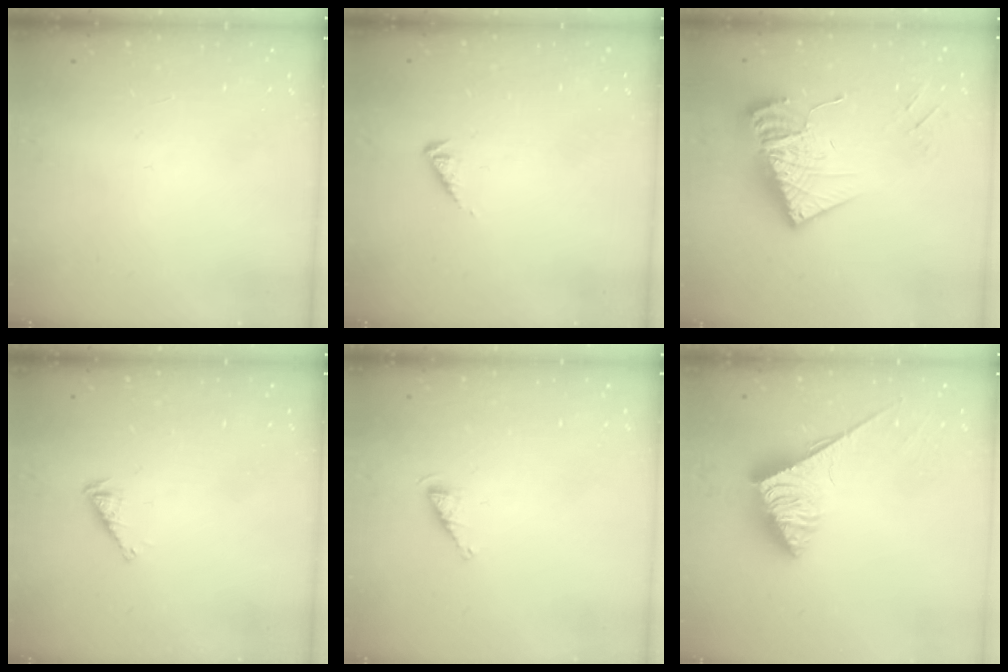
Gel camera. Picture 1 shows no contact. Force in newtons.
{"total": 2.9, "press": 2.9, "slide": 0.5}
{"total": 16.7, "press": 16.7, "slide": 1.6}
{"total": 2.9, "press": 2.8, "slide": 0.5}
{"total": 3.7, "press": 3.7, "slide": 0.5}
{"total": 3.8, "press": 3.8, "slide": 0.3}